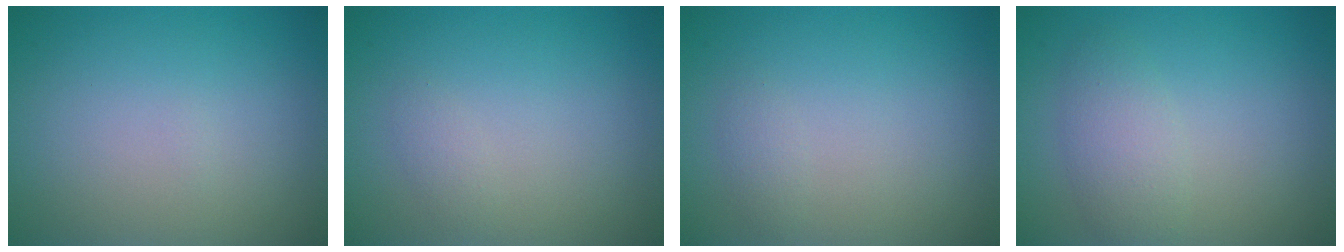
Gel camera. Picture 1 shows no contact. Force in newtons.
{"total": 0.8, "press": 0.8, "slide": 0.0}
{"total": 0.7, "press": 0.7, "slide": 0.1}
{"total": 2.7, "press": 2.7, "slide": 0.0}